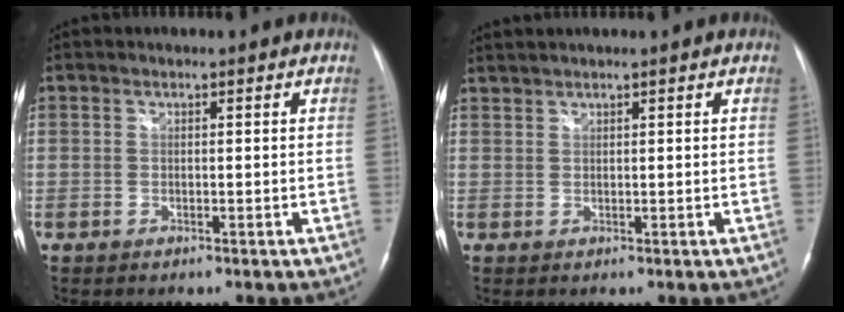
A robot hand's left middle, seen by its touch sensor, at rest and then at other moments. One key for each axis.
{"total": 2.0, "fx": 1.8, "fy": -0.3, "fz": 0.8, "tx": -0.017, "ty": 0.015, "tz": 0.040}